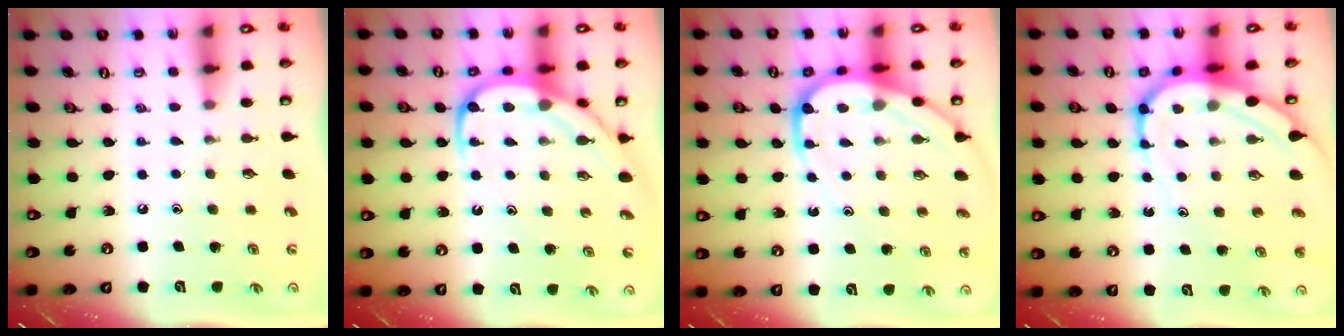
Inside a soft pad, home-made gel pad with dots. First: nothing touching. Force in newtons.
{"total": 10.9, "press": 10.9, "slide": 1.2}
{"total": 11.8, "press": 11.7, "slide": 1.0}
{"total": 11.5, "press": 11.4, "slide": 1.3}